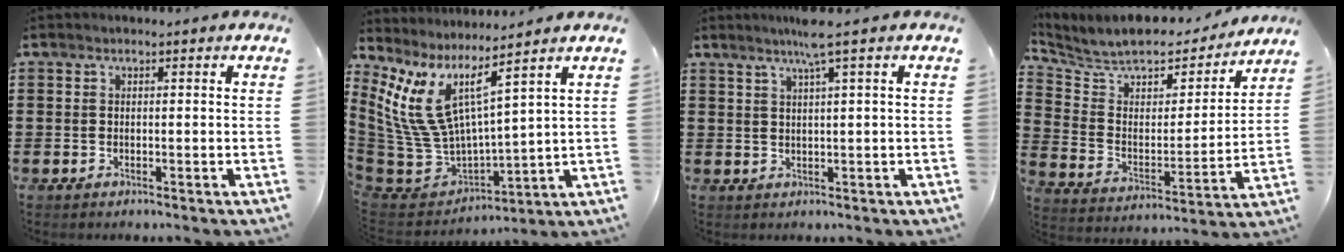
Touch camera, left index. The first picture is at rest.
{"total": 9.8, "force": [4.6, 4.0, 7.6], "torque": [-0.208, -0.058, 0.078]}
{"total": 4.0, "force": [2.4, -0.7, 3.1], "torque": [-0.065, -0.002, 0.040]}
{"total": 8.0, "force": [7.3, 2.7, 2.0], "torque": [-0.075, -0.051, 0.124]}